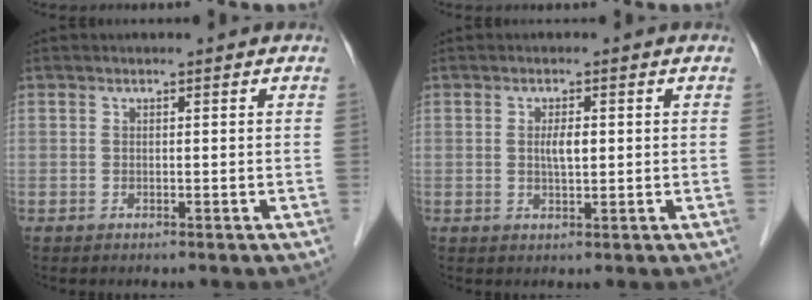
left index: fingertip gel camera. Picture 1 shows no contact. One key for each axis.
{"total": 2.3, "fx": 0.3, "fy": 0.6, "fz": 2.2, "tx": -0.040, "ty": 0.000, "tz": 0.005}